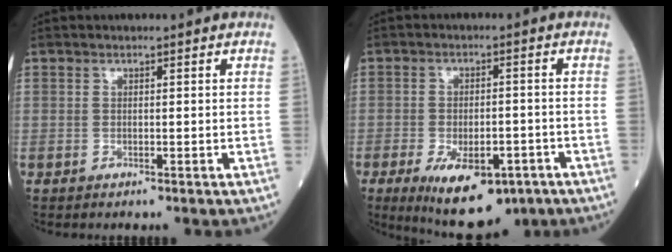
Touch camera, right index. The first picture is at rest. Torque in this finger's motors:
{"motor_torque": [1.29, -0.84, 0.59, 0.13]}